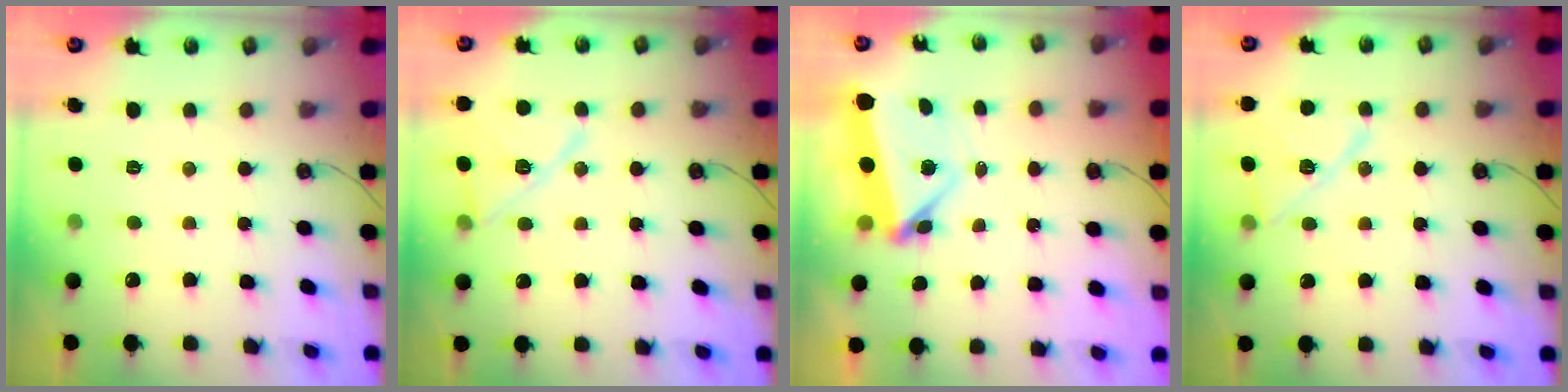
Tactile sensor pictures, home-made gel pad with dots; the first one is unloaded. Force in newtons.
{"total": 13.8, "press": 13.2, "slide": 4.0}
{"total": 6.4, "press": 6.4, "slide": 0.1}
{"total": 13.4, "press": 13.4, "slide": 0.3}